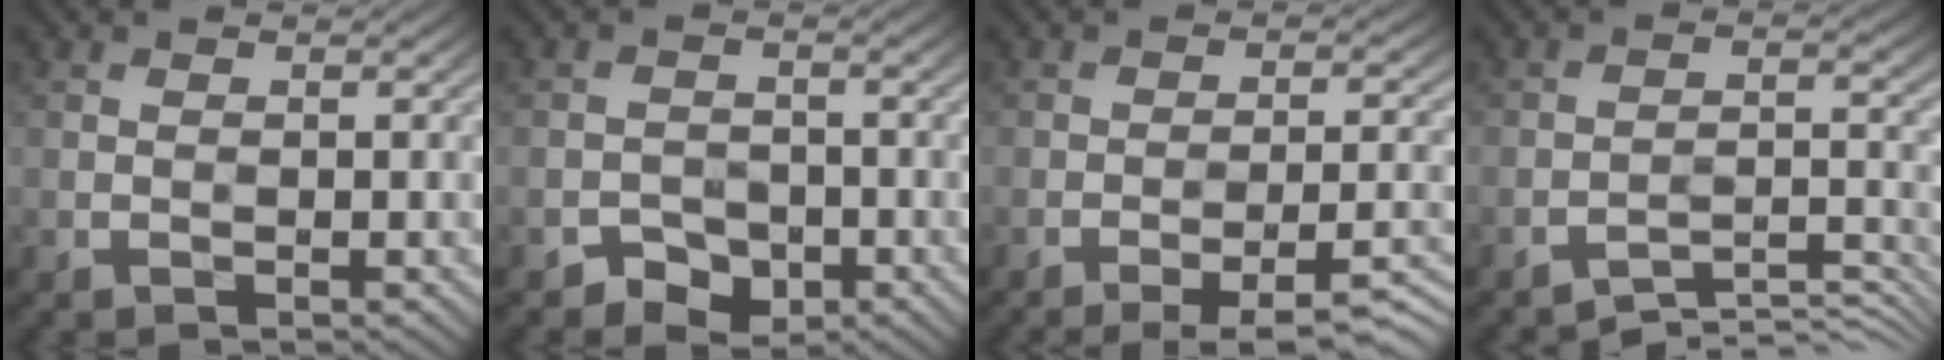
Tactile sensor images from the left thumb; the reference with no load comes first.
{"total": 2.7, "force": [-2.0, 1.7, 0.5], "torque": [-0.002, 0.001, -0.035]}
{"total": 8.8, "force": [-6.0, 1.8, 6.1], "torque": [-0.094, 0.010, -0.076]}
{"total": 5.6, "force": [-4.9, 1.0, 2.6], "torque": [-0.043, 0.001, -0.077]}